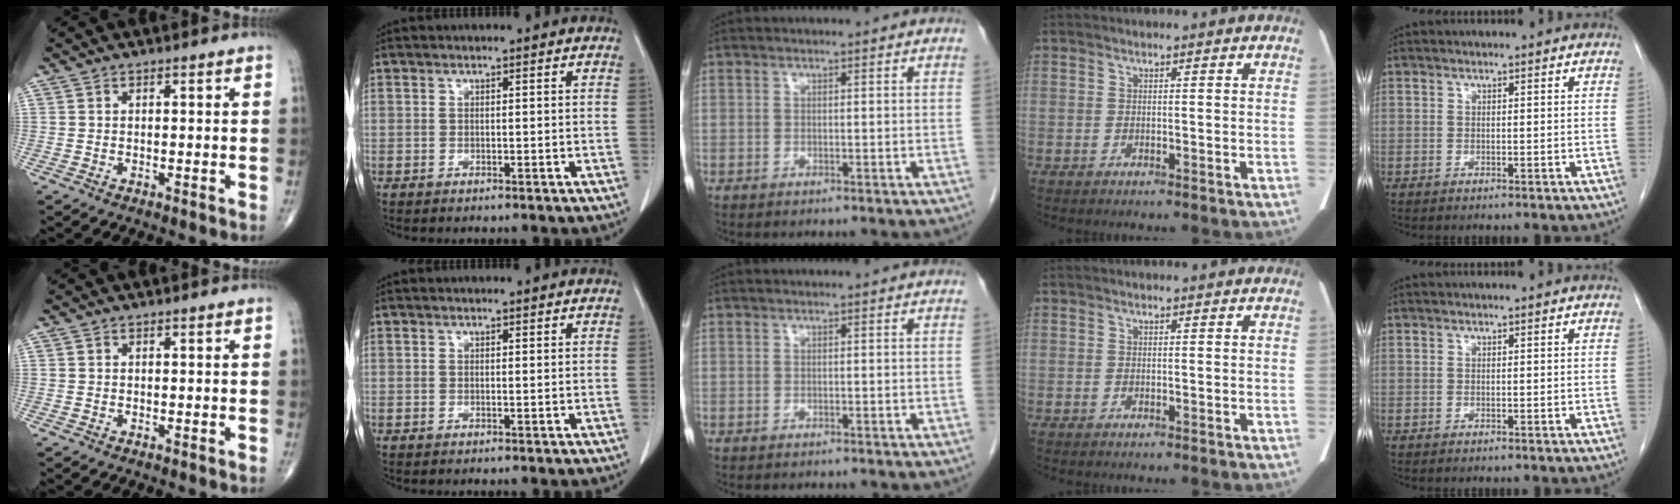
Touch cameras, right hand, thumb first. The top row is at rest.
{}